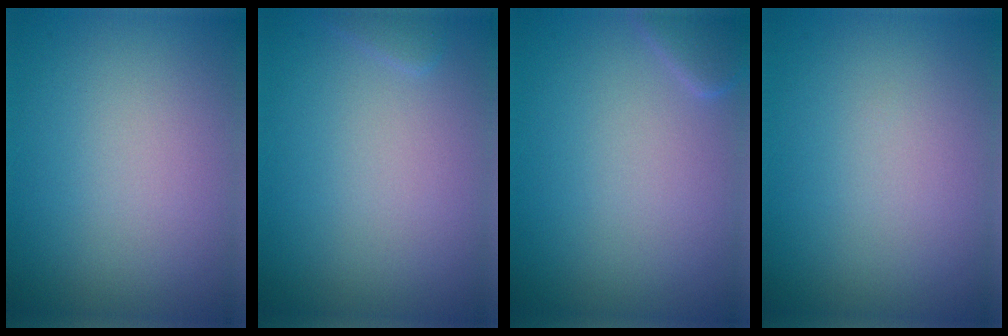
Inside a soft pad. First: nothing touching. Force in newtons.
{"total": 0.6, "press": 0.6, "slide": 0.1}
{"total": 1.7, "press": 1.7, "slide": 0.2}
{"total": 0.0}